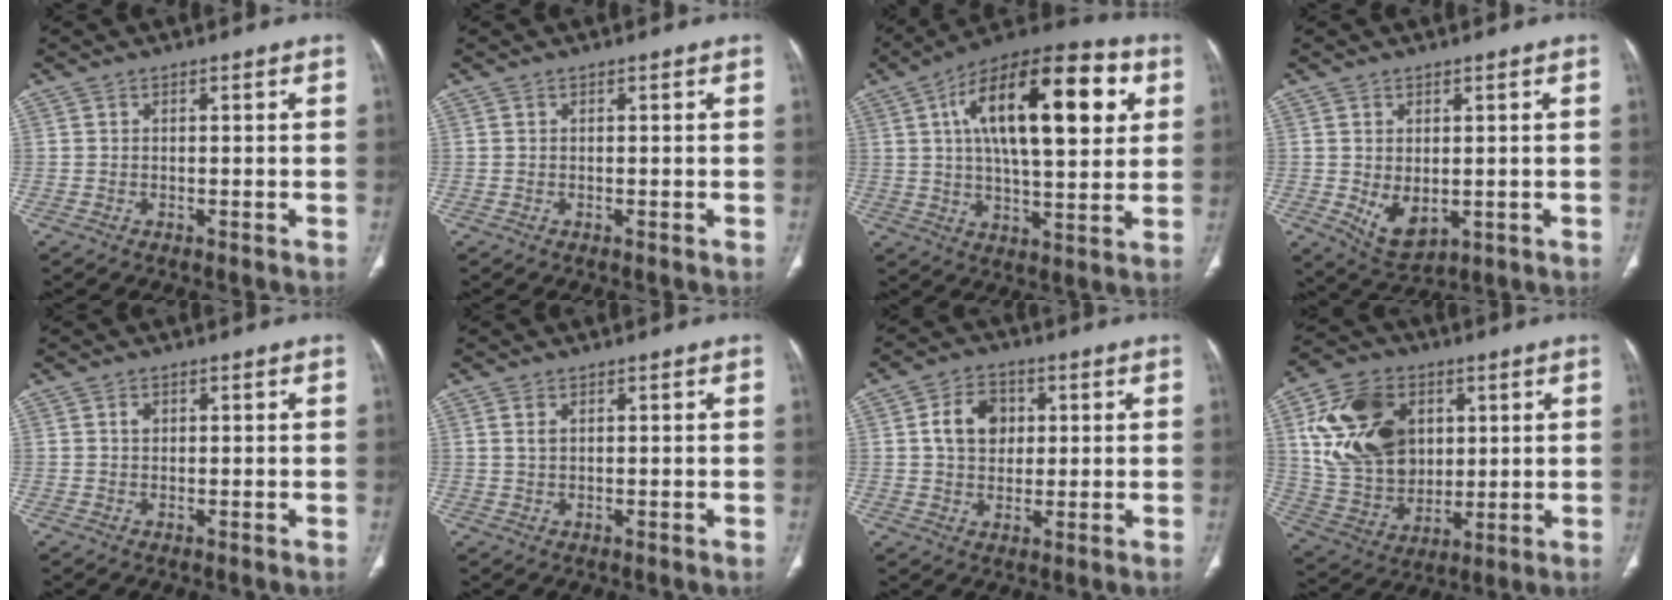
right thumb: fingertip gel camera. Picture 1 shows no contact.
{"total": 0.0}
{"total": 24.9, "force": [6.9, 10.4, 21.6], "torque": [-0.319, 0.008, 0.098]}
{"total": 6.3, "force": [-0.6, 4.0, 4.8], "torque": [-0.072, -0.013, 0.011]}
{"total": 1.2, "force": [0.4, 1.0, 0.6], "torque": [-0.004, 0.002, 0.005]}
{"total": 1.5, "force": [0.7, 0.8, 1.2], "torque": [-0.027, 0.003, 0.019]}
{"total": 8.1, "force": [1.7, 6.2, 4.9], "torque": [-0.057, 0.002, 0.026]}
{"total": 20.0, "force": [5.4, 14.8, 12.3], "torque": [-0.204, -0.007, 0.112]}